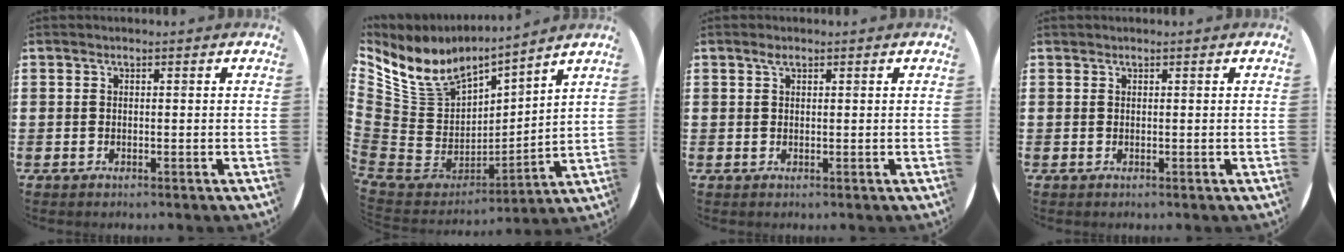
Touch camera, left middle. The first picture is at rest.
{"total": 9.0, "force": [7.0, 4.6, 3.4], "torque": [-0.108, -0.049, 0.131]}
{"total": 1.0, "force": [0.6, 0.5, 0.6], "torque": [-0.005, 0.001, 0.008]}
{"total": 0.0}